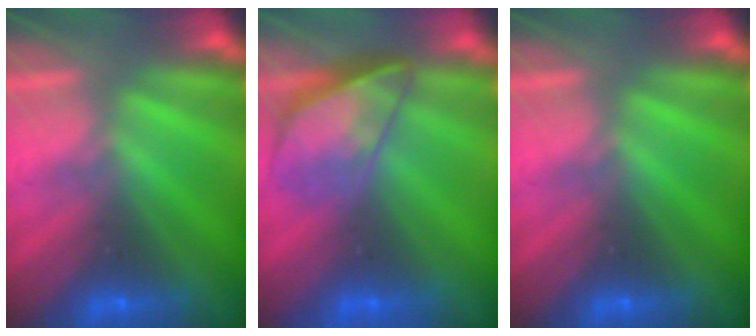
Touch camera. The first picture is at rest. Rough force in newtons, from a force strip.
{"total": 4.1}
{"total": 0.0}